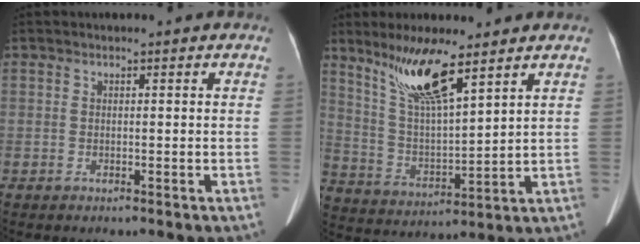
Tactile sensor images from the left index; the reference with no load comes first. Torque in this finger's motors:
{"motor_torque": [0.40, -0.47, 0.61, 0.21]}